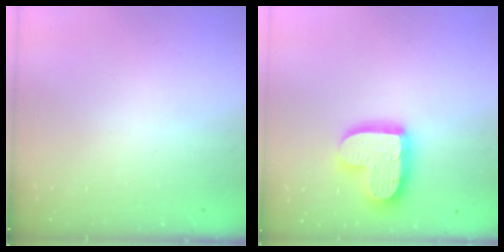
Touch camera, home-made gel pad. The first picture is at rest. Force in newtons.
{"total": 17.1, "press": 17.0, "slide": 1.5}